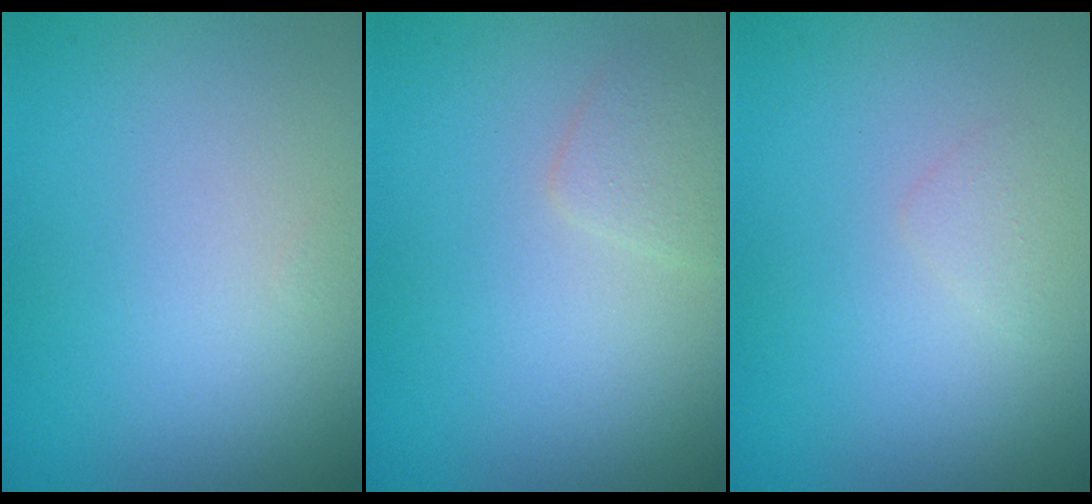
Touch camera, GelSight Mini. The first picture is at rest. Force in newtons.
{"total": 1.3, "press": 1.3, "slide": 0.1}
{"total": 0.8, "press": 0.8, "slide": 0.1}